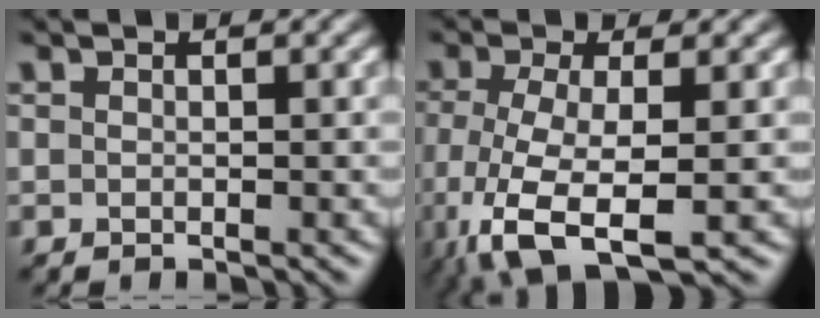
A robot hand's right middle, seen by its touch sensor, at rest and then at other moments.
{"total": 7.8, "force": [-3.1, 2.8, 6.6], "torque": [-0.149, -0.019, -0.056]}